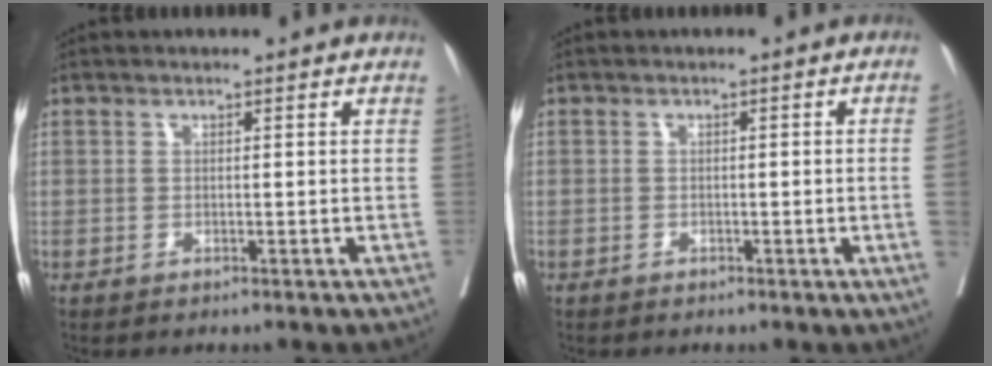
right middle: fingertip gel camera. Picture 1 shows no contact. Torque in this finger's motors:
{"motor_torque": [0.75, -0.80, -0.21, -0.21]}